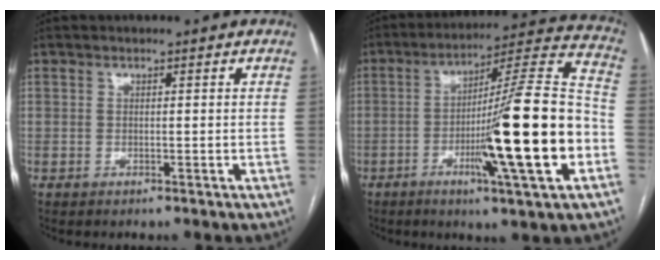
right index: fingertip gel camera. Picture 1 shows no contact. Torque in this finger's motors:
{"motor_torque": [1.93, -0.21, 1.05, 0.21]}